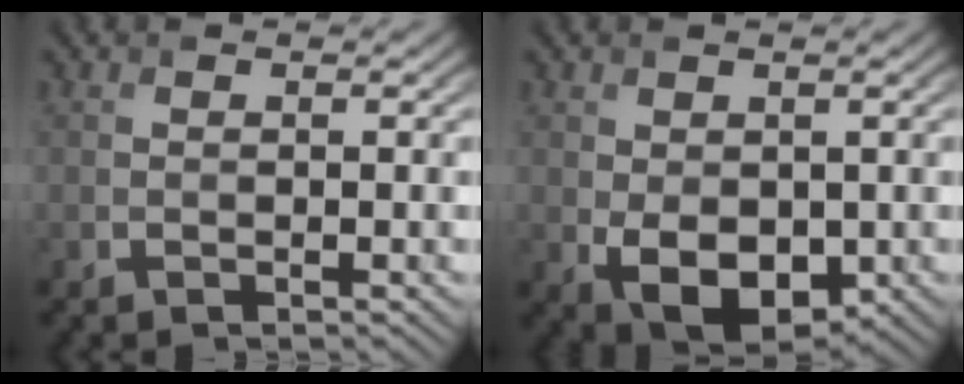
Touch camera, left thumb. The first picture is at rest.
{"total": 5.9, "force": [-0.9, 3.9, 4.4], "torque": [-0.091, -0.018, -0.008]}